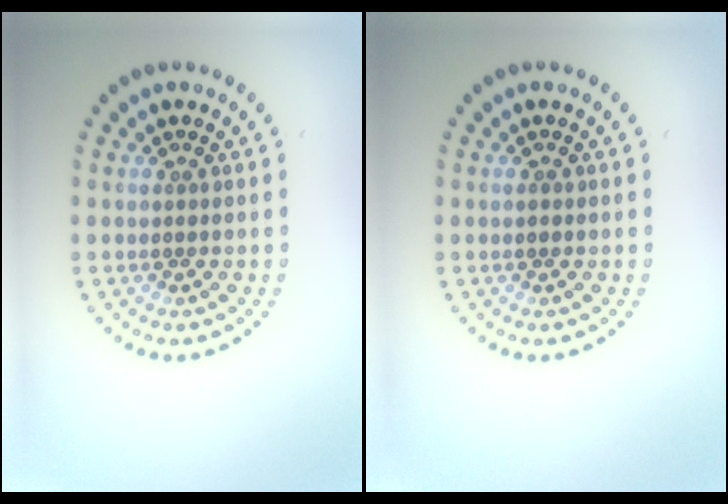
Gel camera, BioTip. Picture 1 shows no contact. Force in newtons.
{"total": 0.8, "press": 0.7, "slide": 0.1}